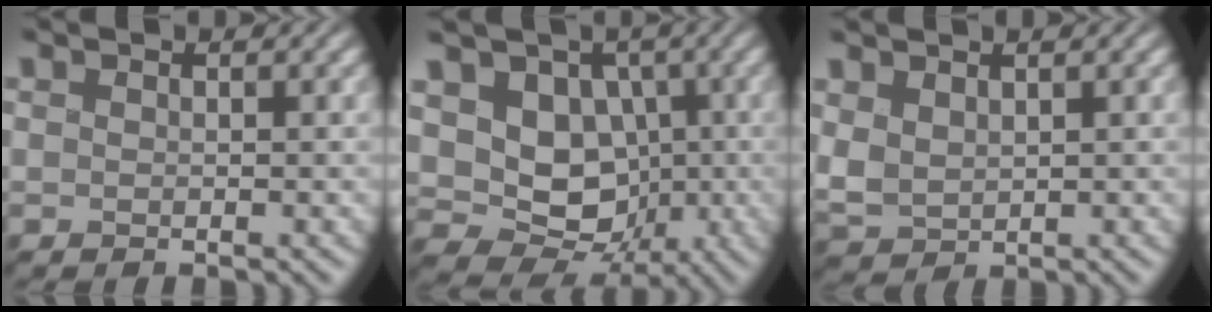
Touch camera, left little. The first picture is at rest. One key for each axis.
{"total": 10.1, "fx": -0.1, "fy": 8.4, "fz": 5.7, "tx": -0.094, "ty": 0.014, "tz": -0.022}
{"total": 2.3, "fx": 0.8, "fy": 1.5, "fz": 1.5, "tx": -0.055, "ty": 0.001, "tz": 0.028}